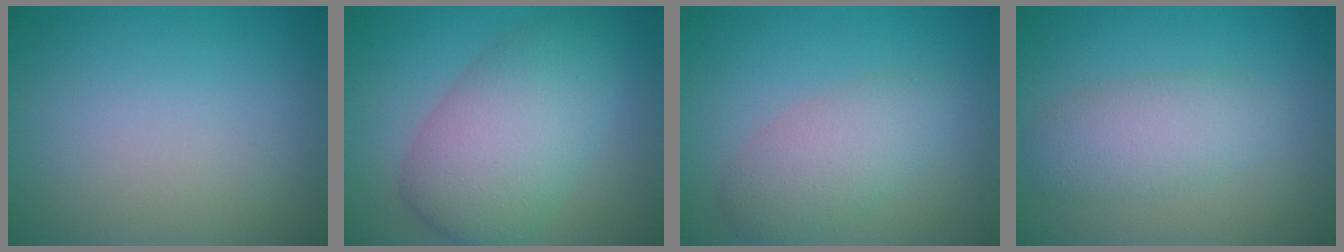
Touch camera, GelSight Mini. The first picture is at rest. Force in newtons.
{"total": 7.7, "press": 7.7, "slide": 0.4}
{"total": 3.9, "press": 3.9, "slide": 0.1}
{"total": 3.5, "press": 3.5, "slide": 0.3}